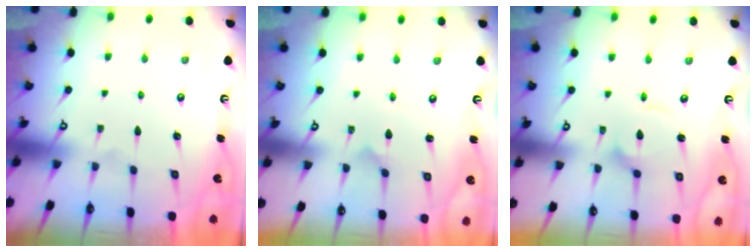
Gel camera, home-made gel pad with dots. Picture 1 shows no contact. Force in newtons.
{"total": 2.9, "press": 2.9, "slide": 0.2}
{"total": 7.6, "press": 7.5, "slide": 0.8}